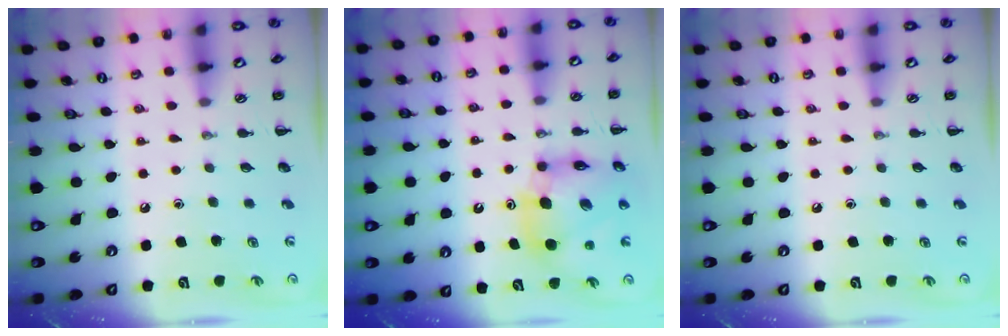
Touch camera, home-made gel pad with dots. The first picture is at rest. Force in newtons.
{"total": 11.4, "press": 10.8, "slide": 3.6}
{"total": 0.0}